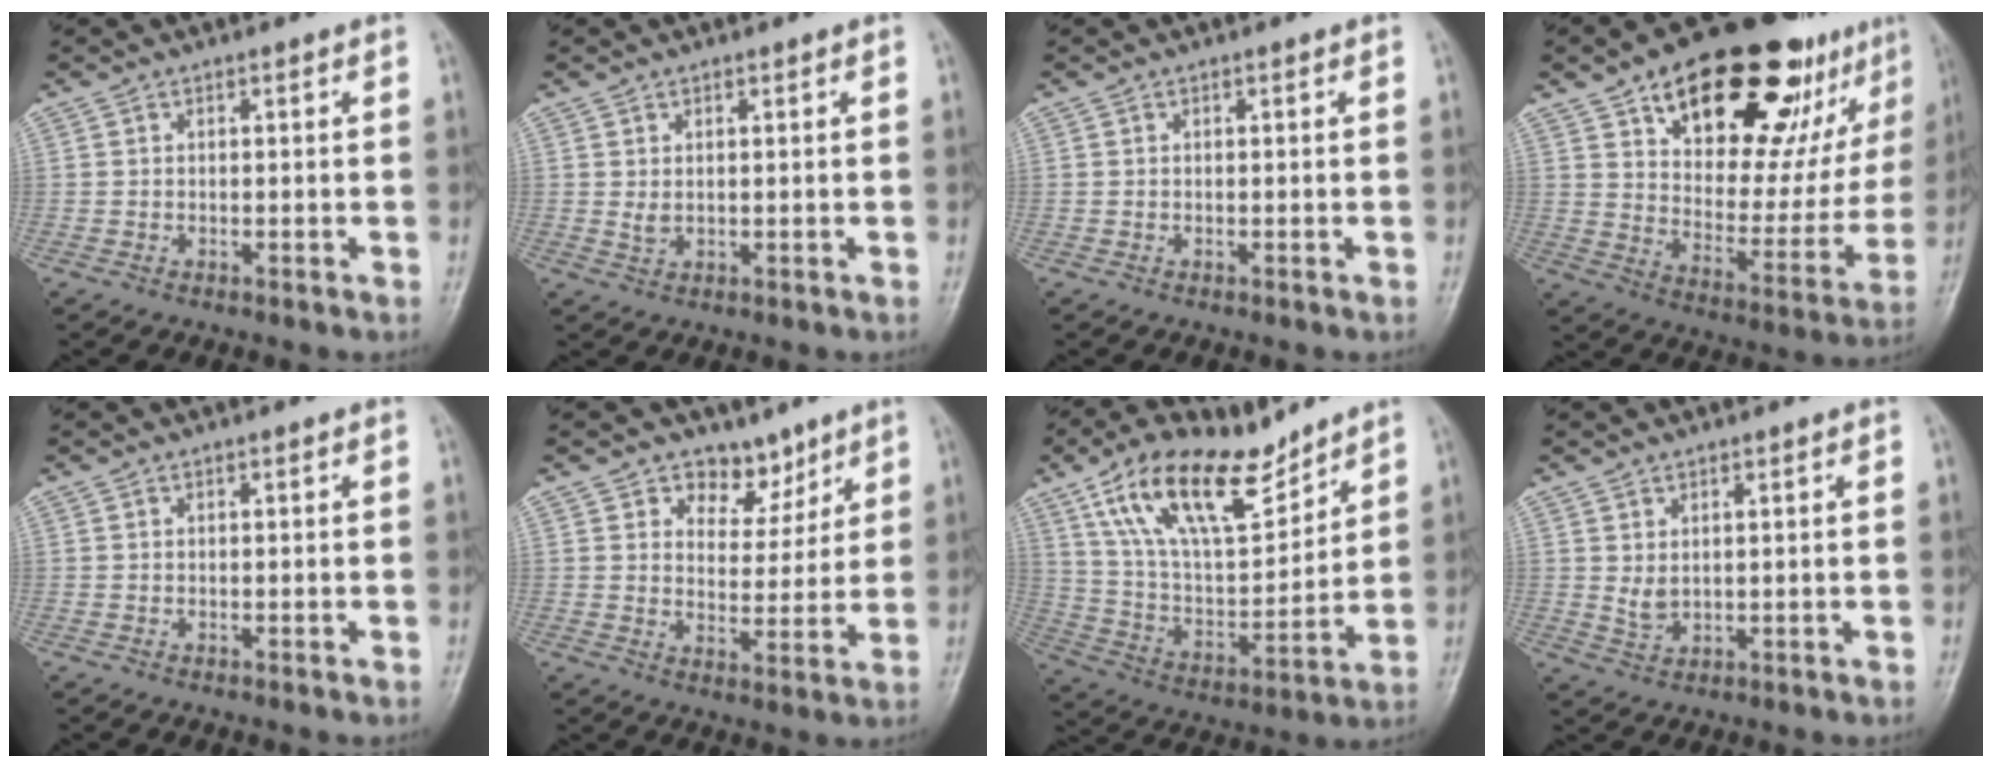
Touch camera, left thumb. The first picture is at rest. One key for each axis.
{"total": 1.6, "fx": 0.5, "fy": 1.0, "fz": 1.1, "tx": -0.016, "ty": -0.006, "tz": 0.013}
{"total": 0.0}
{"total": 30.3, "fx": 17.7, "fy": 14.2, "fz": 20.1, "tx": -0.241, "ty": -0.038, "tz": 0.269}
{"total": 0.0}
{"total": 7.0, "fx": 4.8, "fy": 4.7, "fz": 1.9, "tx": 0.009, "ty": -0.029, "tz": 0.077}
{"total": 19.5, "fx": 12.7, "fy": 8.1, "fz": 12.4, "tx": -0.186, "ty": -0.051, "tz": 0.239}
{"total": 2.8, "fx": 1.0, "fy": 1.8, "fz": 1.9, "tx": -0.028, "ty": -0.012, "tz": 0.025}